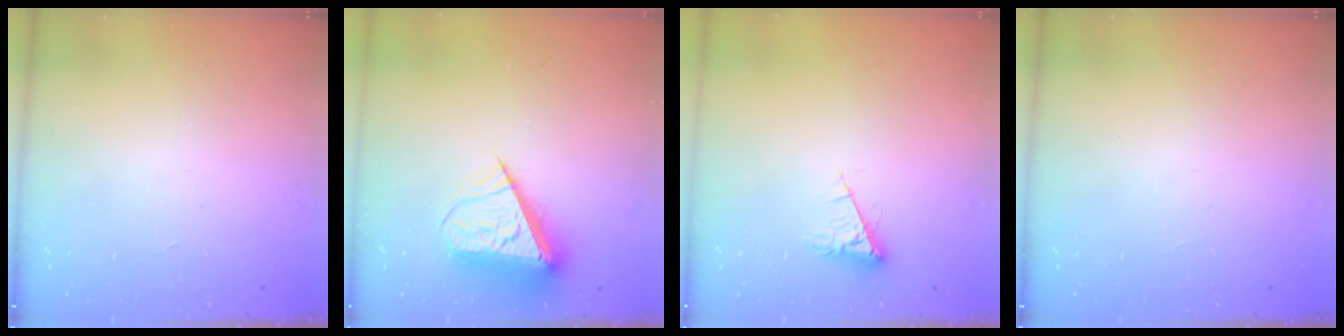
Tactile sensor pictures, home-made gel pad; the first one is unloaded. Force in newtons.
{"total": 10.3, "press": 10.3, "slide": 0.8}
{"total": 4.5, "press": 4.4, "slide": 0.6}
{"total": 0.0}